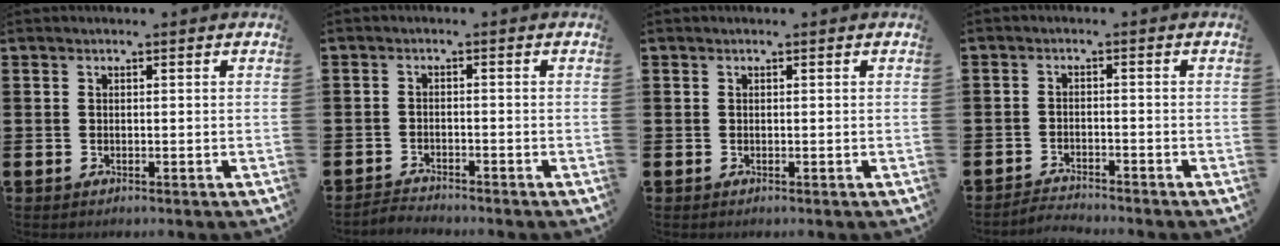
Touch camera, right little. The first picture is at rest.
{"total": 1.8, "force": [-1.8, 0.0, -0.1], "torque": [-0.003, 0.003, -0.038]}
{"total": 0.0}
{"total": 2.1, "force": [-2.1, -0.1, -0.1], "torque": [-0.002, 0.003, -0.045]}